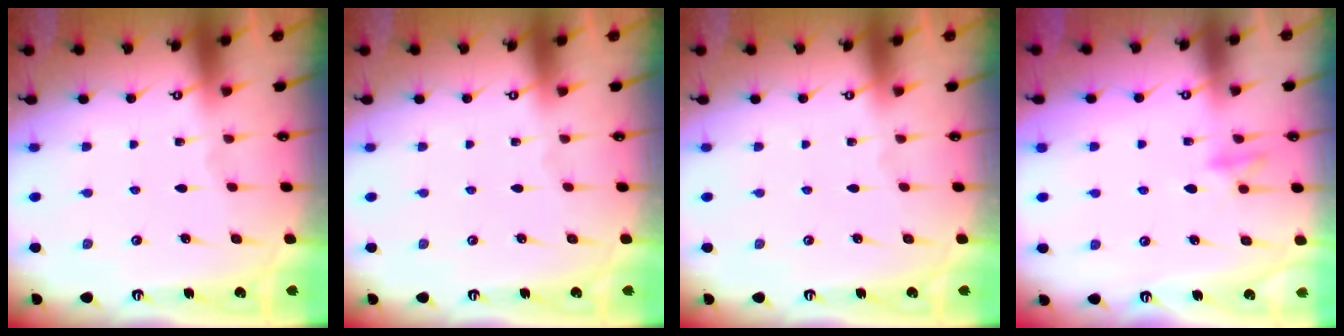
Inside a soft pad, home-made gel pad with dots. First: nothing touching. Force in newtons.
{"total": 0.0}
{"total": 0.0}
{"total": 10.2, "press": 10.0, "slide": 2.0}